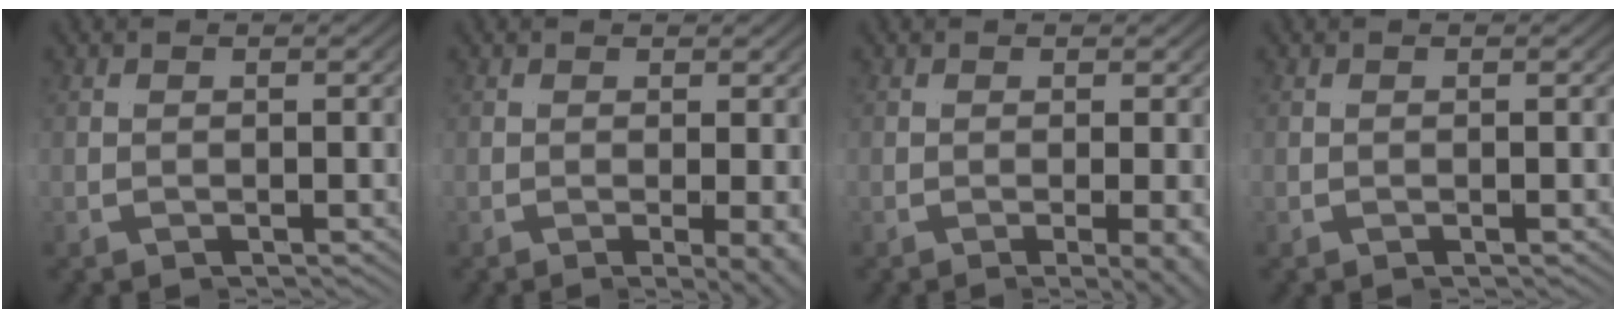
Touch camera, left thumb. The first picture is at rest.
{"total": 2.1, "force": [-0.3, -0.9, 1.9], "torque": [-0.030, 0.008, -0.012]}
{"total": 2.2, "force": [-0.4, -1.1, 1.8], "torque": [-0.029, 0.008, -0.015]}
{"total": 0.0}